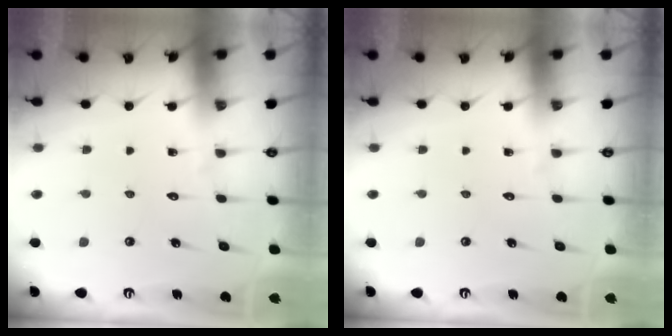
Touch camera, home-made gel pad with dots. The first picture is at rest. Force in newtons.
{"total": 0.0}